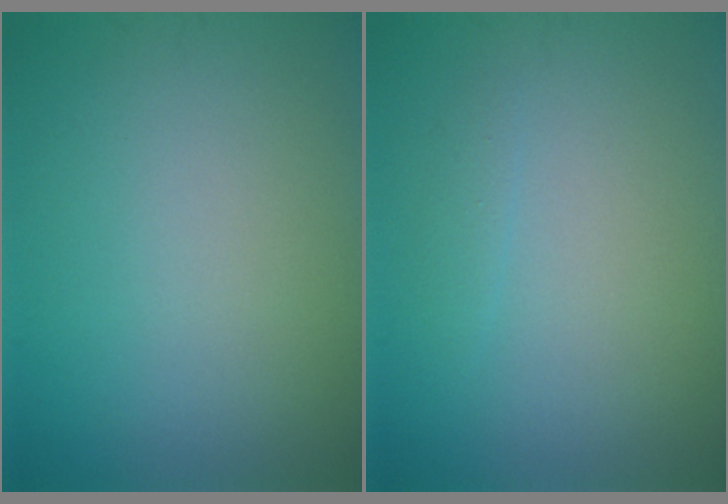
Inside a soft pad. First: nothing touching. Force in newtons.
{"total": 0.8, "press": 0.8, "slide": 0.0}